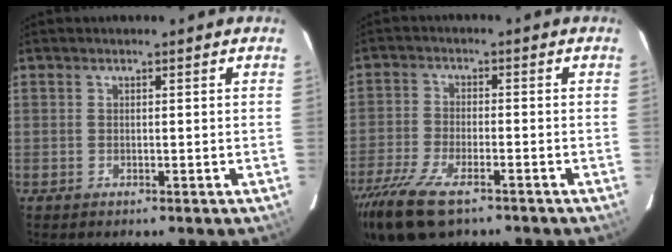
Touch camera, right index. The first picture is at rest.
{"total": 12.8, "force": [-9.0, 4.5, 7.9], "torque": [-0.190, -0.038, -0.172]}